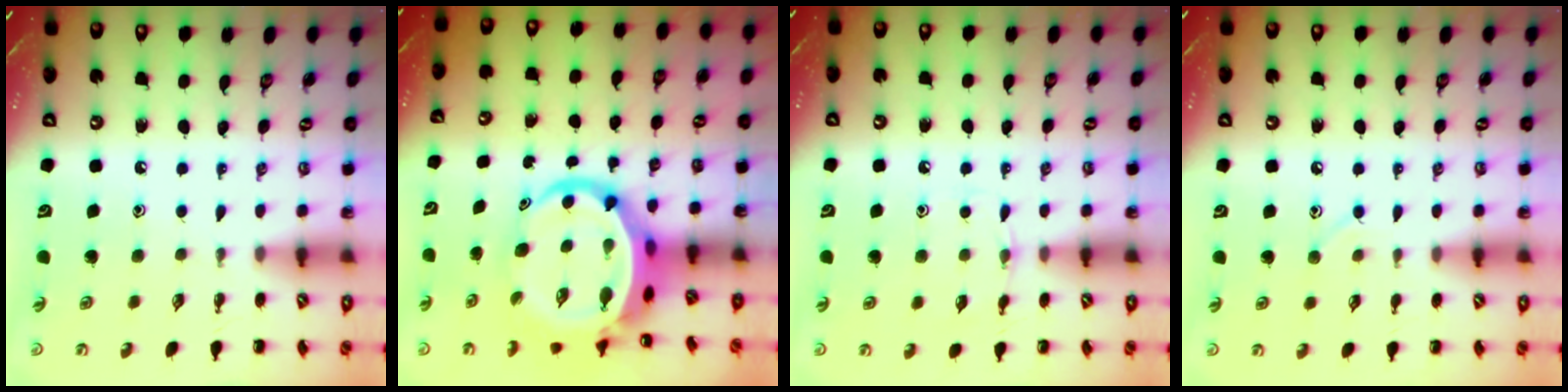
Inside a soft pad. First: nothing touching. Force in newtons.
{"total": 10.5, "press": 10.1, "slide": 2.9}
{"total": 5.3, "press": 5.0, "slide": 1.8}
{"total": 6.5, "press": 6.1, "slide": 2.2}